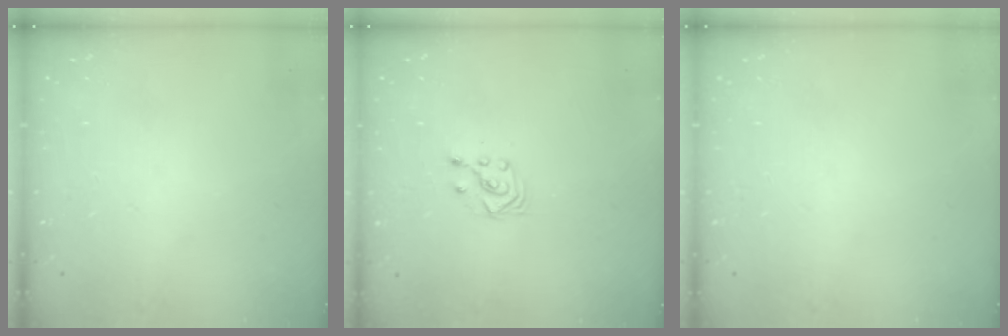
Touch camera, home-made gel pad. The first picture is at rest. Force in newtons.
{"total": 3.3, "press": 3.2, "slide": 0.8}
{"total": 0.0}